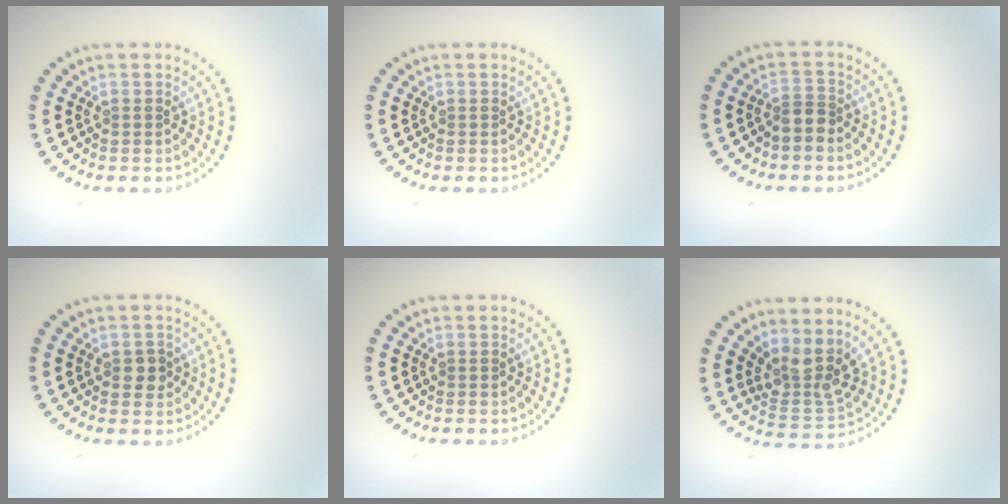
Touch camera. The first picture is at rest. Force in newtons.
{"total": 0.0}
{"total": 1.9, "press": 1.5, "slide": 1.2}
{"total": 1.6, "press": 1.6, "slide": 0.2}
{"total": 0.0}
{"total": 3.7, "press": 2.8, "slide": 2.4}